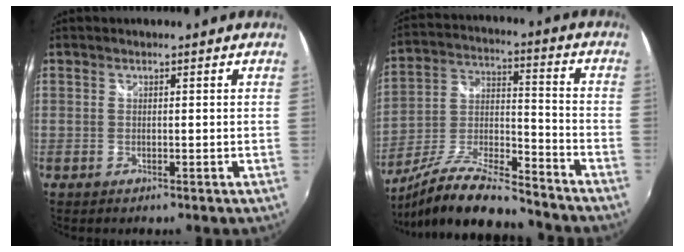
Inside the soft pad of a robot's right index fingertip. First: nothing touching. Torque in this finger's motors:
{"motor_torque": [-0.09, -0.50, 0.07, 0.02]}